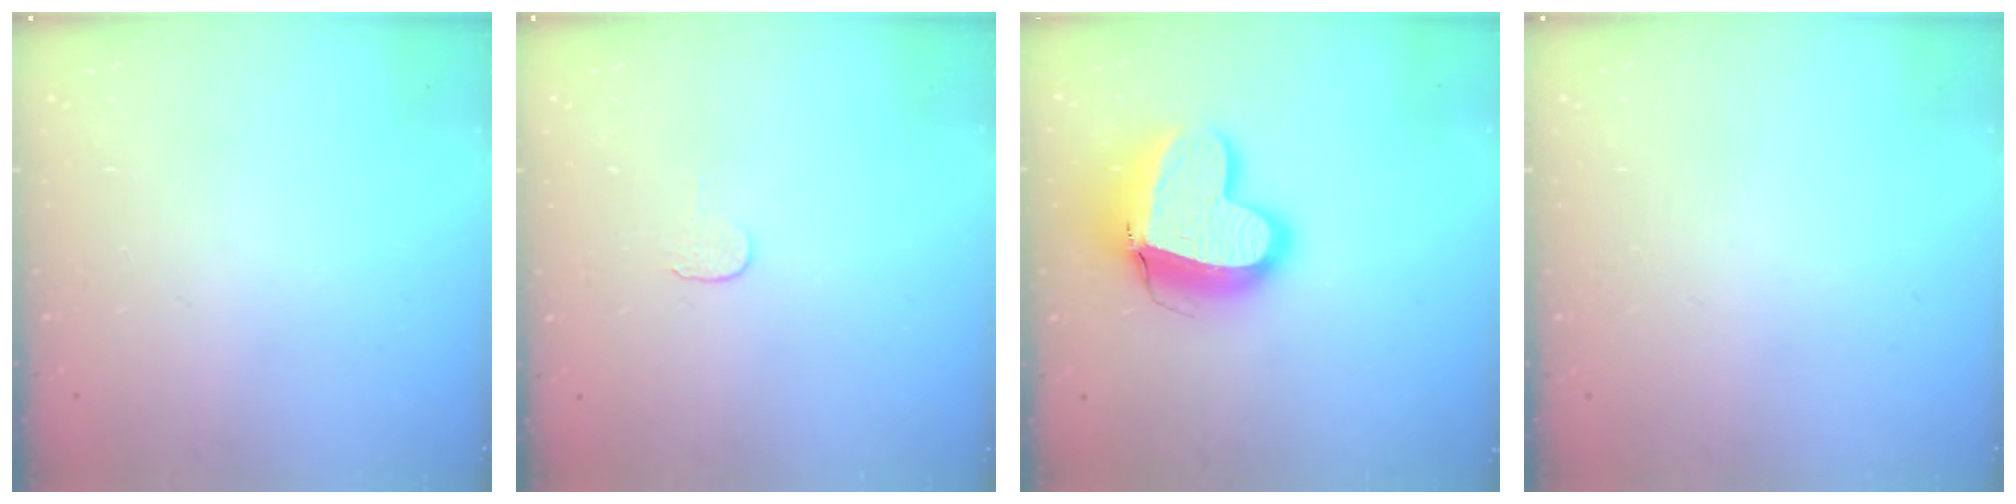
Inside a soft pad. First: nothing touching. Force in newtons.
{"total": 3.8, "press": 3.8, "slide": 0.4}
{"total": 15.5, "press": 15.3, "slide": 2.2}
{"total": 0.0}